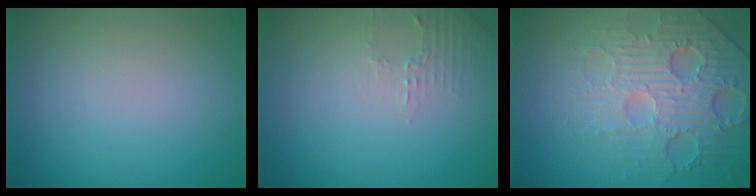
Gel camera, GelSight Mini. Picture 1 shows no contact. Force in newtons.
{"total": 1.4, "press": 1.4, "slide": 0.4}
{"total": 6.5, "press": 5.1, "slide": 4.1}